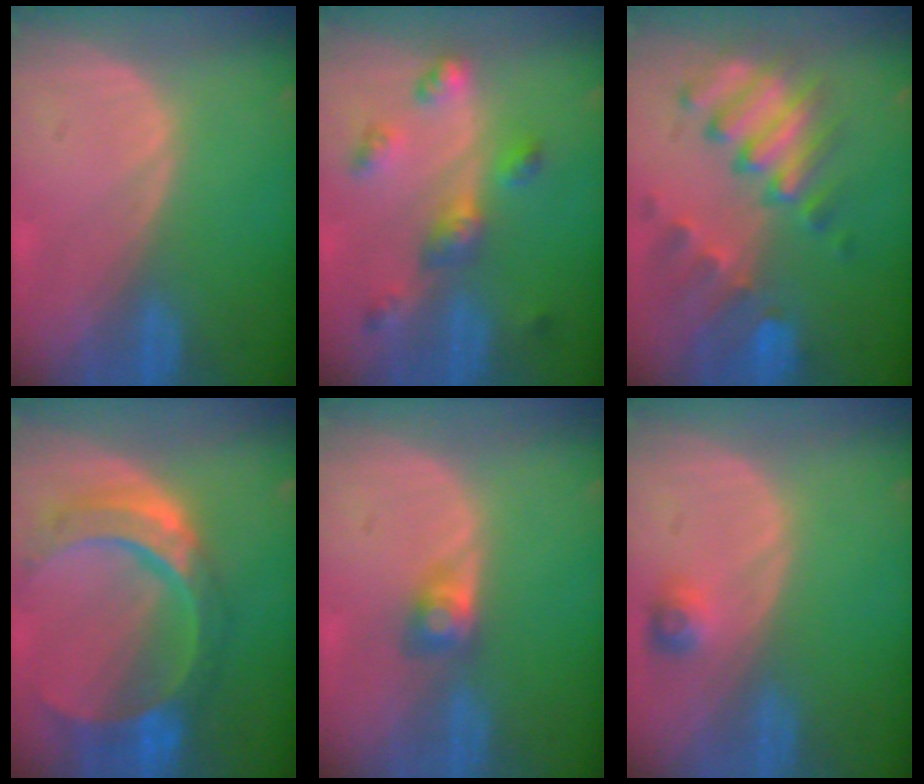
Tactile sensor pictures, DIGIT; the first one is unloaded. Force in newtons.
{"total": 6.4, "press": 5.7, "slide": 2.9}
{"total": 10.3, "press": 9.0, "slide": 5.1}
{"total": 11.0, "press": 9.2, "slide": 6.0}
{"total": 2.7, "press": 2.5, "slide": 1.0}
{"total": 2.4, "press": 2.2, "slide": 0.9}